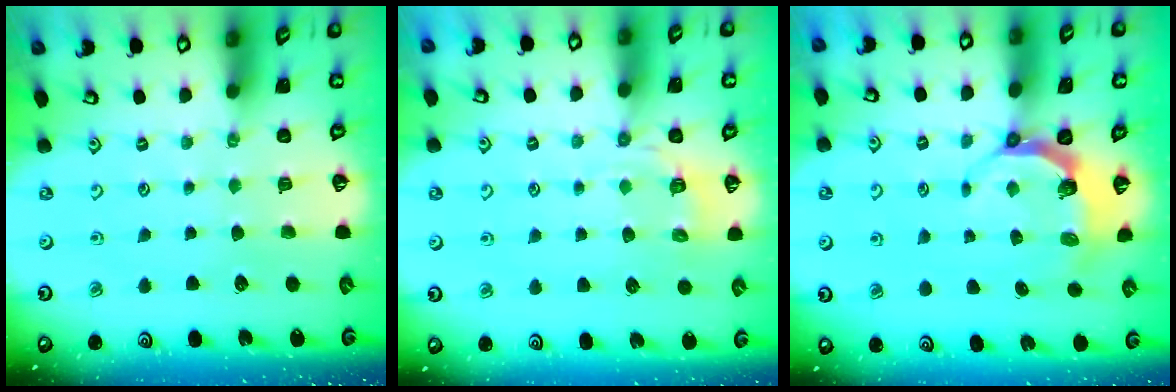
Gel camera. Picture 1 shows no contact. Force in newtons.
{"total": 5.6, "press": 5.3, "slide": 2.0}
{"total": 5.6, "press": 4.5, "slide": 3.3}